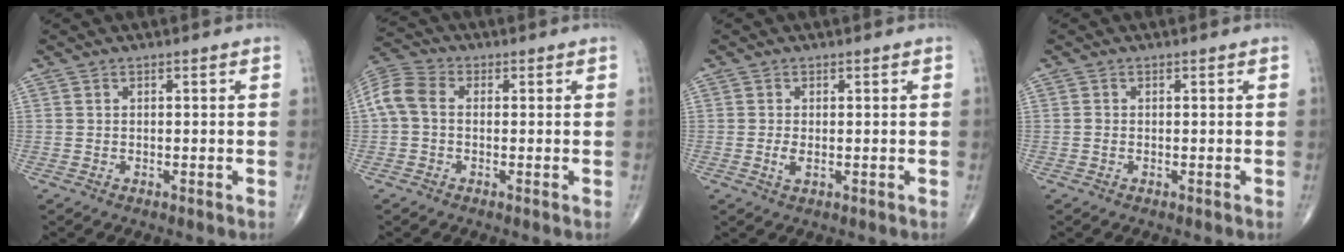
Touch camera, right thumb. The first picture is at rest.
{"total": 6.9, "force": [0.2, 4.9, 4.8], "torque": [-0.104, 0.022, -0.007]}
{"total": 1.8, "force": [-0.2, 0.8, 1.5], "torque": [-0.037, -0.005, -0.003]}
{"total": 0.0}